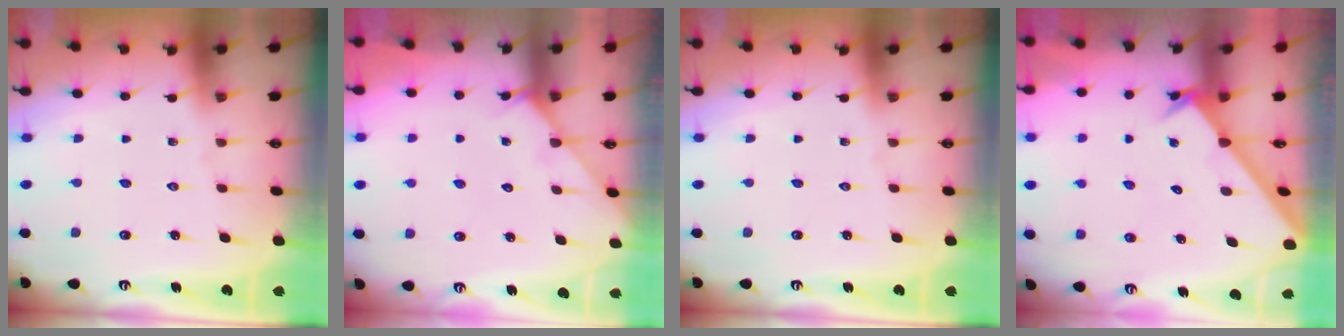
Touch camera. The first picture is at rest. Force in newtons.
{"total": 2.8, "press": 2.7, "slide": 0.4}
{"total": 0.0}
{"total": 2.2, "press": 2.2, "slide": 0.2}